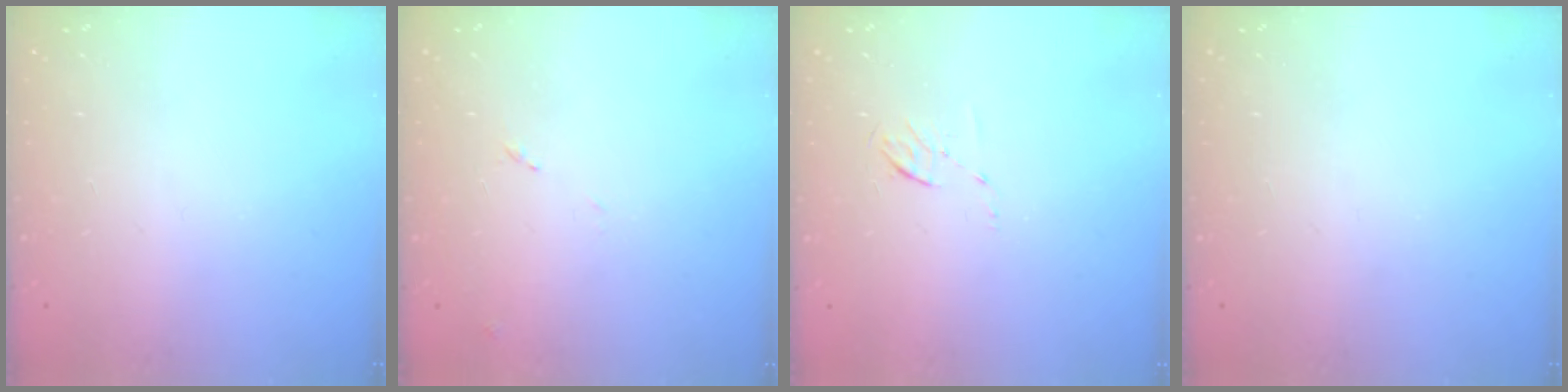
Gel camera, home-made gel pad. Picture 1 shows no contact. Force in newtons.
{"total": 8.1, "press": 8.1, "slide": 0.6}
{"total": 4.0, "press": 3.7, "slide": 1.4}
{"total": 0.0}